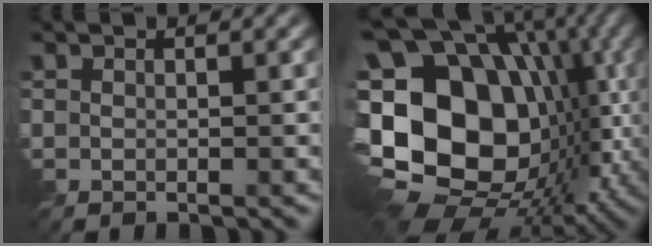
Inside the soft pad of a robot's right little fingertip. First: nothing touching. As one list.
[{"total": 21.7, "force": [-3.6, 16.7, 13.5], "torque": [-0.241, -0.003, -0.080]}]